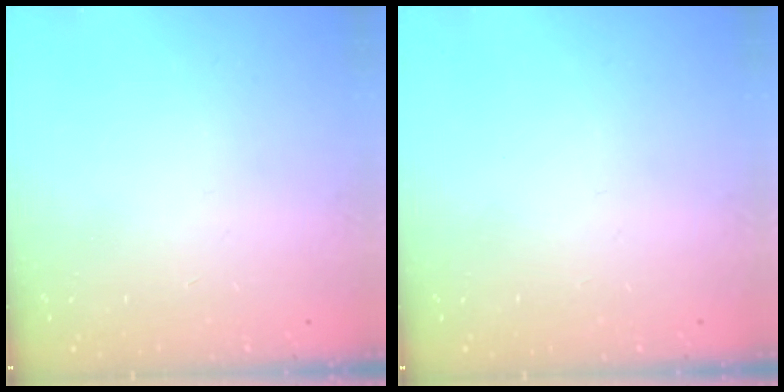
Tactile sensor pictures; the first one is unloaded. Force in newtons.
{"total": 0.0}